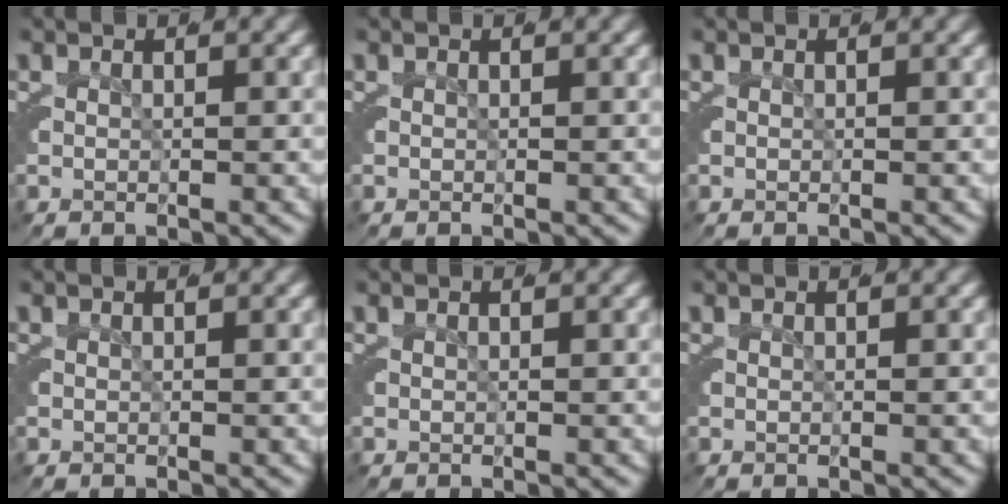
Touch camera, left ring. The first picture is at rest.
{"total": 0.0}
{"total": 0.0}
{"total": 0.0}
{"total": 0.0}
{"total": 0.0}